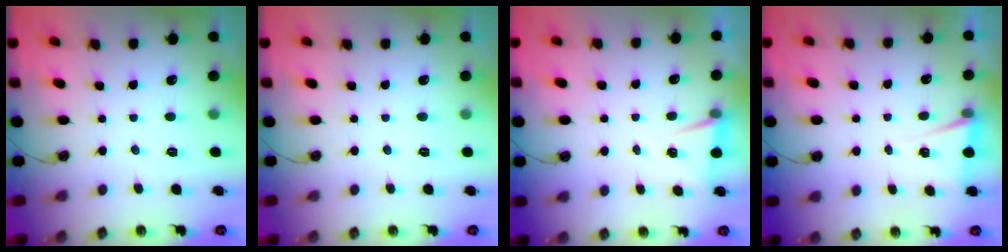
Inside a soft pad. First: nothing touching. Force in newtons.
{"total": 0.0}
{"total": 5.4, "press": 3.2, "slide": 4.3}
{"total": 5.0, "press": 2.5, "slide": 4.4}